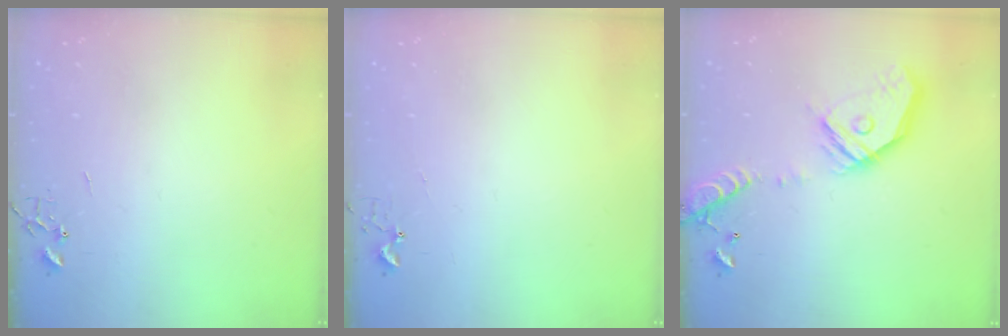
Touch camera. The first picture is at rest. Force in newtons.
{"total": 2.9, "press": 2.9, "slide": 0.3}
{"total": 18.8, "press": 18.6, "slide": 3.0}